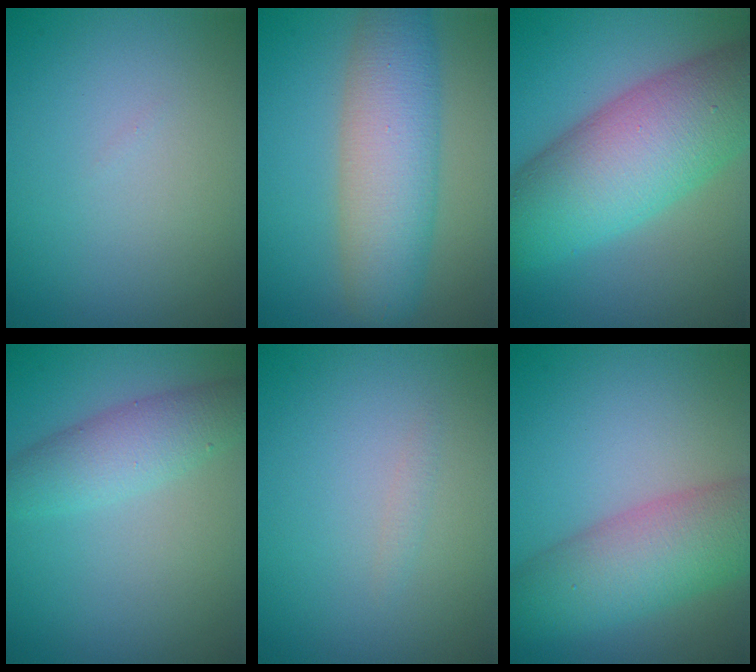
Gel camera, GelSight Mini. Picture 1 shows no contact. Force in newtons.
{"total": 6.9, "press": 6.9, "slide": 0.3}
{"total": 11.3, "press": 11.3, "slide": 0.4}
{"total": 3.8, "press": 3.8, "slide": 0.1}
{"total": 0.5, "press": 0.5, "slide": 0.0}
{"total": 7.2, "press": 7.2, "slide": 0.2}